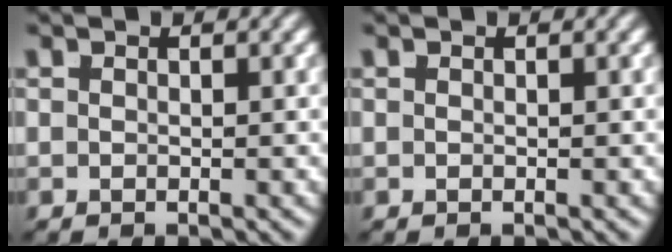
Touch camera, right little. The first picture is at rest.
{"total": 0.0}